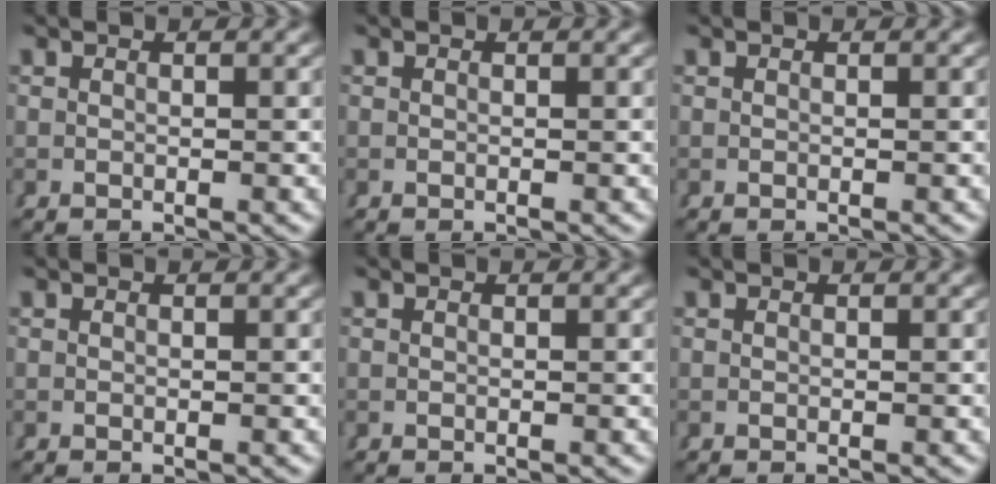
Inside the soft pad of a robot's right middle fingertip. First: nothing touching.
{"total": 0.0}
{"total": 0.0}
{"total": 0.0}
{"total": 0.0}
{"total": 0.0}